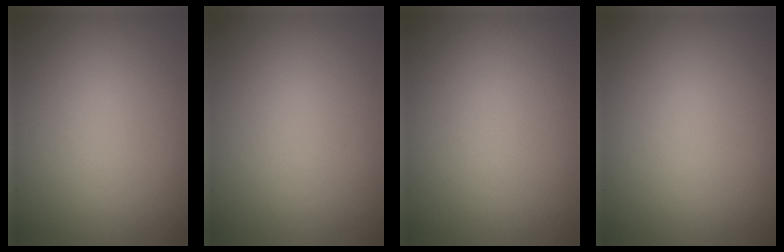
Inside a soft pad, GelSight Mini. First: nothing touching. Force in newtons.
{"total": 0.0}
{"total": 0.0}
{"total": 0.0}